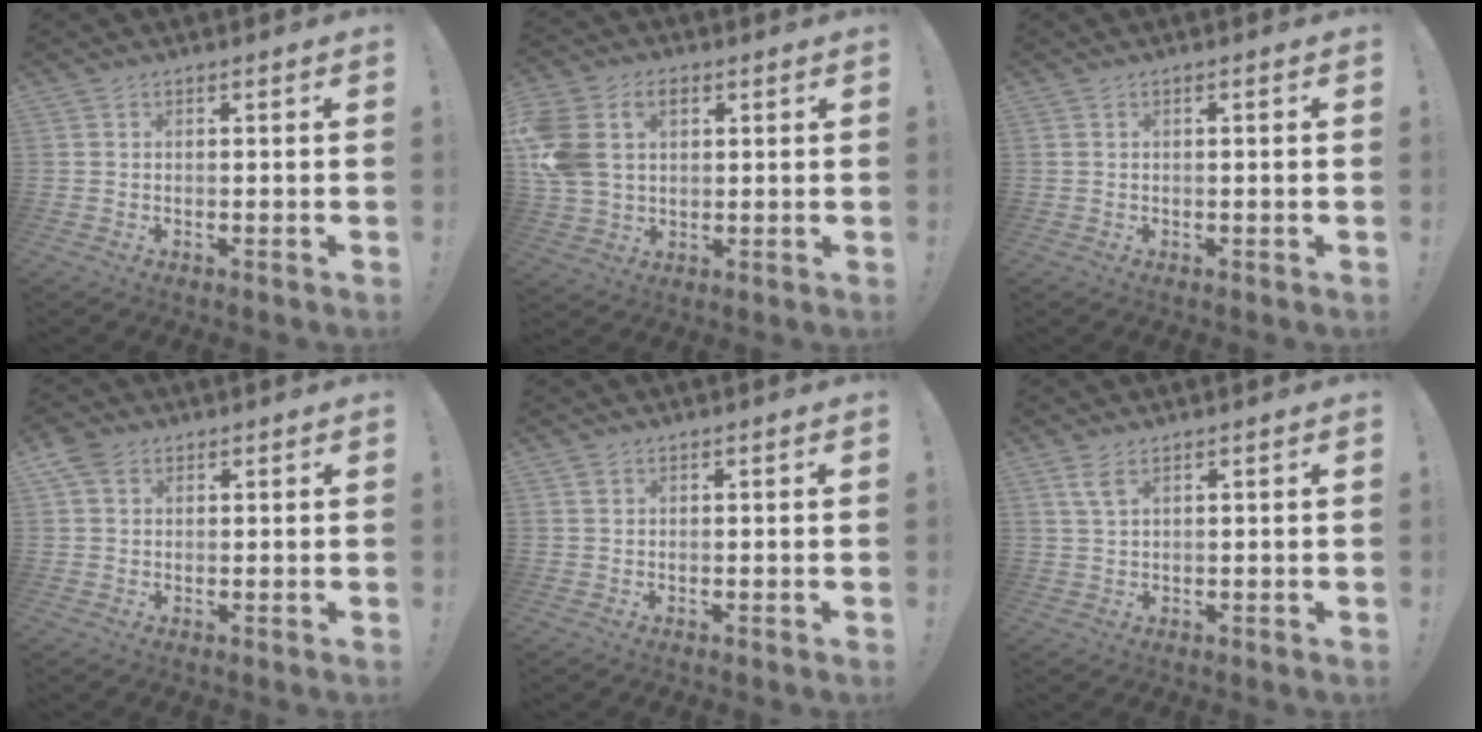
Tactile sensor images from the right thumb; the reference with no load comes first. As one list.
[{"total": 12.6, "force": [3.7, 9.2, 7.8], "torque": [-0.163, -0.008, 0.069]}, {"total": 1.5, "force": [-0.1, -0.6, 1.4], "torque": [-0.023, -0.003, -0.003]}, {"total": 4.7, "force": [2.4, 3.4, 2.2], "torque": [-0.042, -0.002, 0.048]}, {"total": 0.9, "force": [0.7, 0.4, 0.5], "torque": [-0.001, -0.003, 0.011]}, {"total": 3.5, "force": [1.9, 0.9, 2.8], "torque": [-0.050, -0.007, 0.034]}]